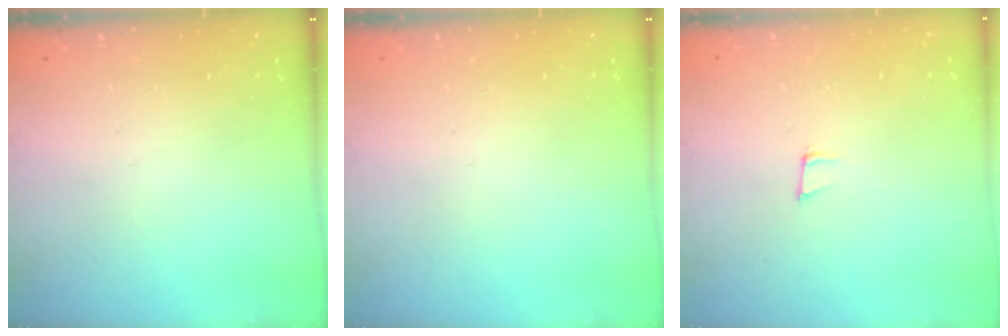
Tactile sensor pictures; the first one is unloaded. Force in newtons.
{"total": 0.0}
{"total": 5.8, "press": 4.7, "slide": 3.4}